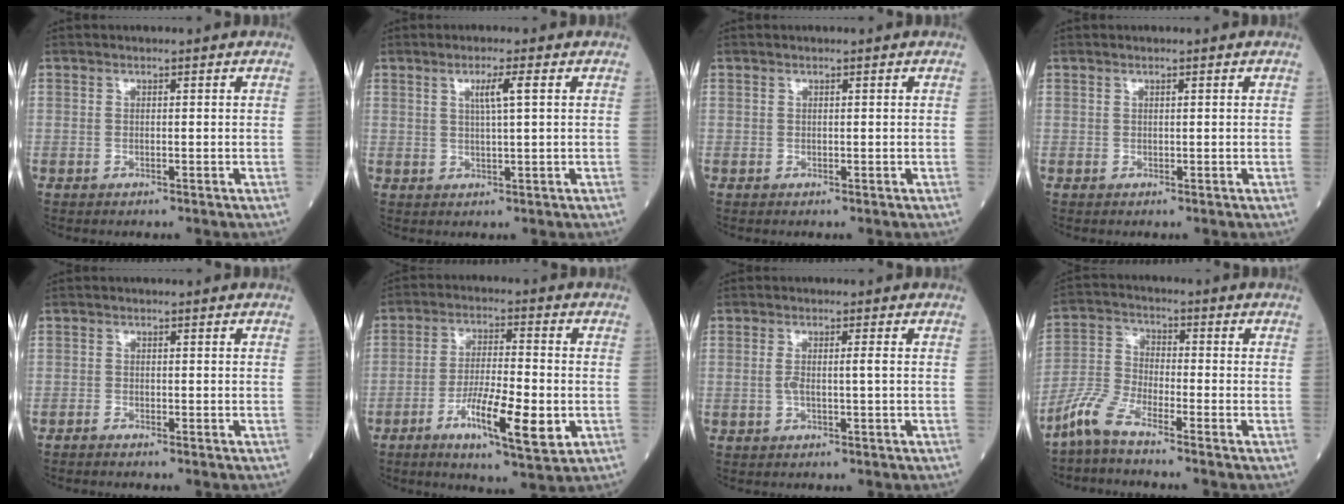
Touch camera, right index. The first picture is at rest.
{"total": 3.3, "force": [1.3, -0.2, 3.0], "torque": [-0.049, 0.000, 0.022]}
{"total": 0.0}
{"total": 0.0}
{"total": 0.6, "force": [-0.6, 0.0, 0.0], "torque": [0.001, 0.000, -0.012]}
{"total": 10.7, "force": [-3.6, 1.8, 9.9], "torque": [-0.171, -0.010, -0.062]}
{"total": 2.4, "force": [0.0, 0.2, 2.4], "torque": [-0.051, 0.002, 0.001]}
{"total": 5.8, "force": [-5.0, 0.7, 2.9], "torque": [-0.070, -0.016, -0.115]}